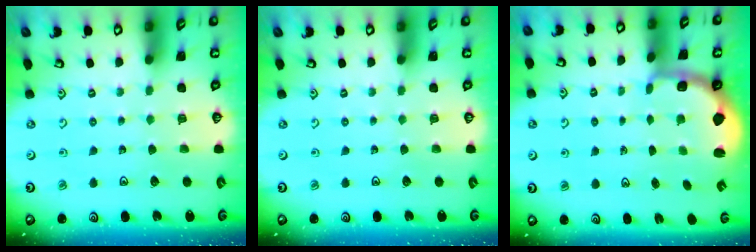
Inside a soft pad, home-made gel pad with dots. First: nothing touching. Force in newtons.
{"total": 0.0}
{"total": 2.4, "press": 1.2, "slide": 2.1}